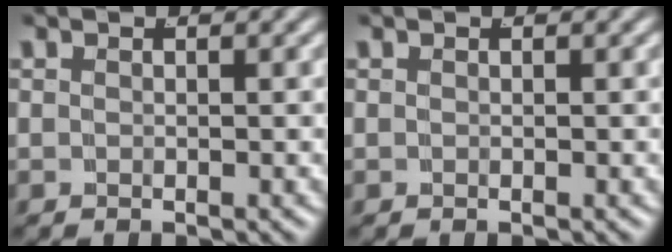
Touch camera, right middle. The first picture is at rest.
{"total": 0.0}